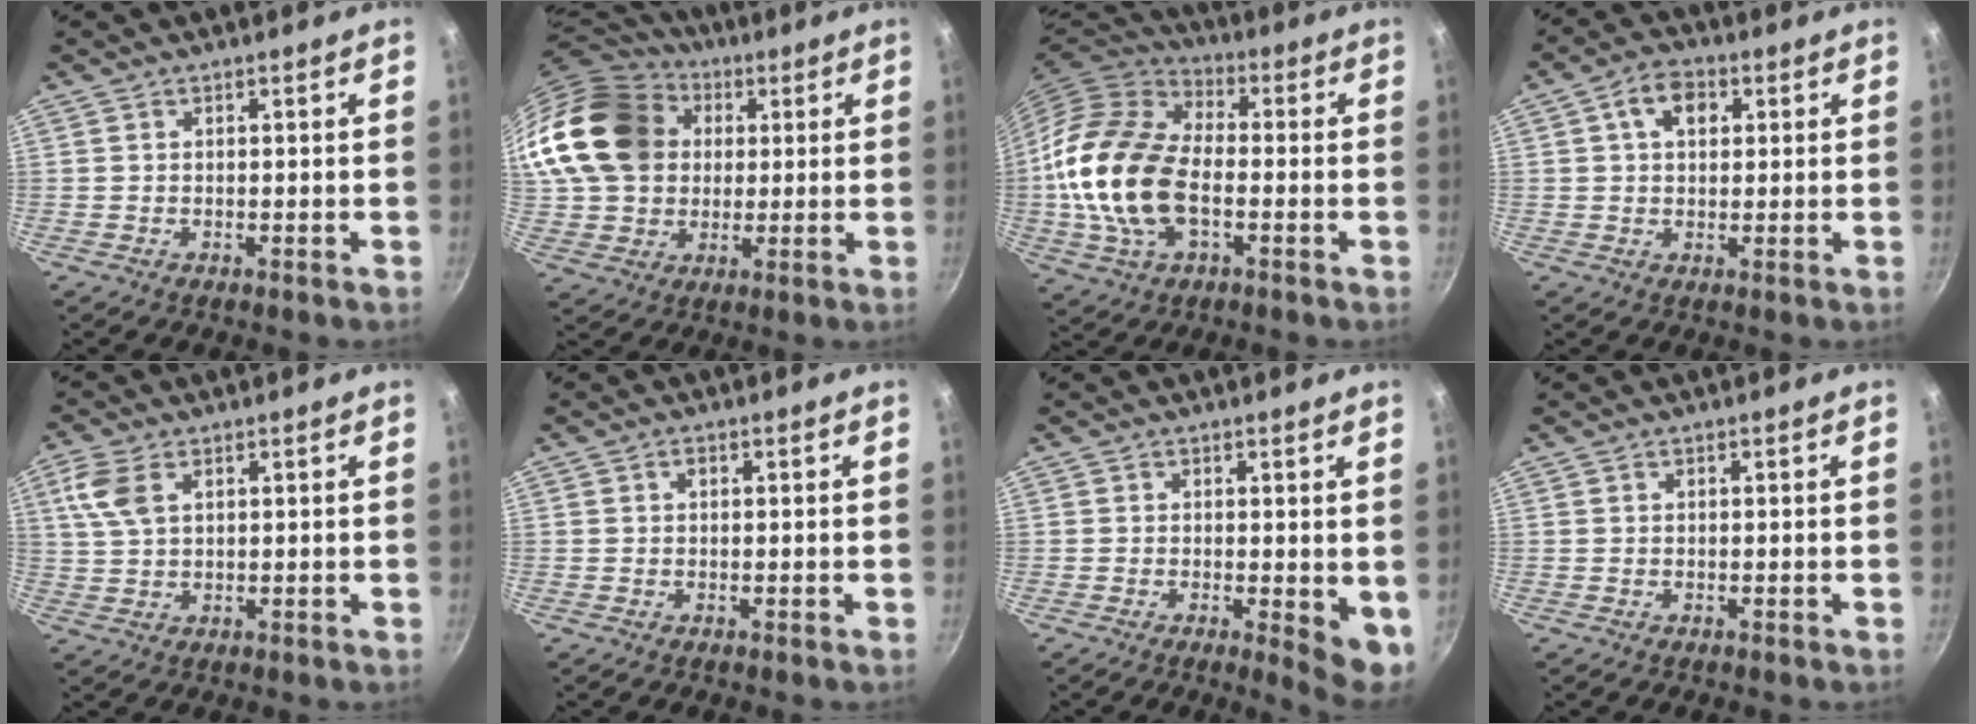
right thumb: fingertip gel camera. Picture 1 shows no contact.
{"total": 22.2, "force": [4.6, 17.7, 12.5], "torque": [-0.226, 0.030, 0.086]}
{"total": 20.0, "force": [-2.4, 12.1, 15.8], "torque": [-0.294, 0.026, -0.055]}
{"total": 6.5, "force": [2.0, 4.4, 4.3], "torque": [-0.050, 0.006, 0.024]}
{"total": 6.3, "force": [2.3, 3.7, 4.6], "torque": [-0.099, 0.005, 0.046]}
{"total": 0.9, "force": [0.2, 0.7, 0.6], "torque": [-0.006, 0.004, 0.004]}
{"total": 5.5, "force": [-0.3, 2.0, 5.1], "torque": [-0.060, -0.009, -0.002]}
{"total": 0.0}